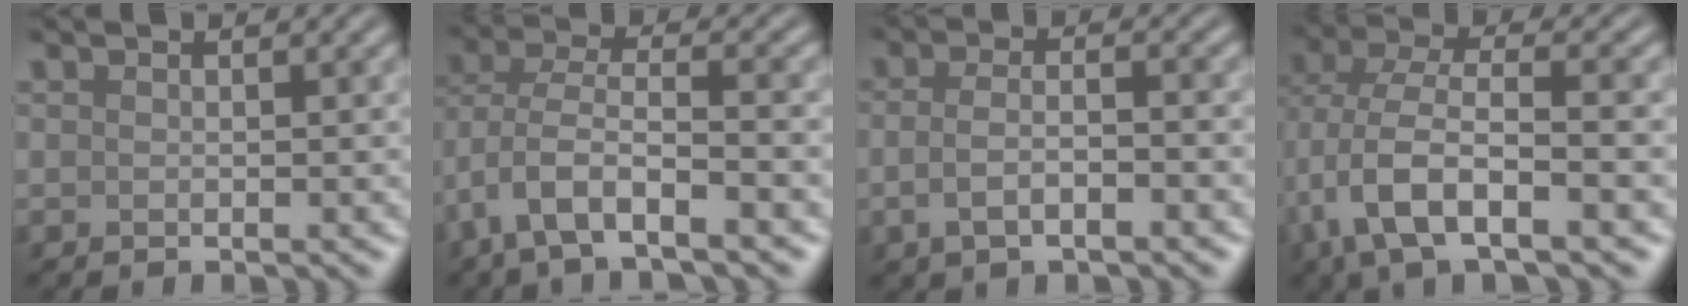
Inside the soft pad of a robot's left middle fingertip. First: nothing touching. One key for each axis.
{"total": 6.8, "fx": -3.3, "fy": 2.8, "fz": 5.2, "tx": -0.102, "ty": 0.001, "tz": -0.069}
{"total": 3.5, "fx": -1.1, "fy": 1.4, "fz": 3.0, "tx": -0.061, "ty": -0.002, "tz": -0.025}
{"total": 8.6, "fx": -2.5, "fy": 4.1, "fz": 7.1, "tx": -0.145, "ty": 0.004, "tz": -0.050}